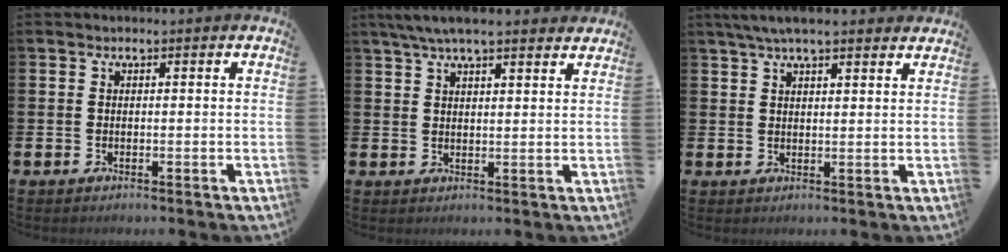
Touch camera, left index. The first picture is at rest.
{"total": 5.5, "force": [4.8, 0.9, 2.5], "torque": [-0.059, -0.007, 0.088]}
{"total": 4.8, "force": [4.1, 0.8, 2.3], "torque": [-0.051, -0.006, 0.073]}